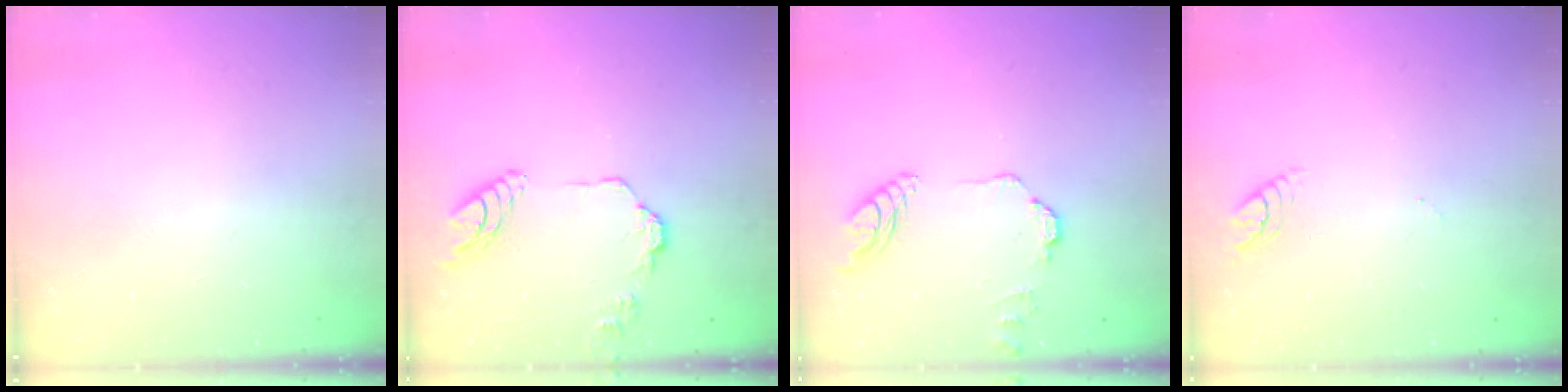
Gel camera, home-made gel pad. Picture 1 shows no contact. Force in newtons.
{"total": 11.0, "press": 11.0, "slide": 1.1}
{"total": 10.4, "press": 10.3, "slide": 0.9}
{"total": 3.5, "press": 3.5, "slide": 0.6}